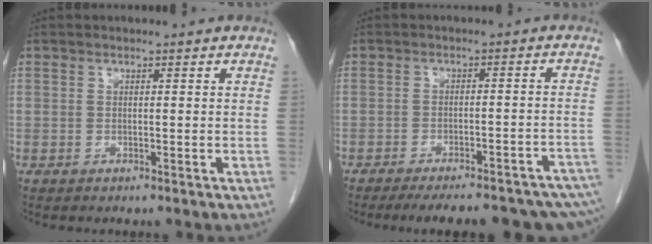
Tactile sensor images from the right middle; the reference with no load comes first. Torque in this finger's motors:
{"motor_torque": [1.09, -1.05, 0.77, 0.07]}